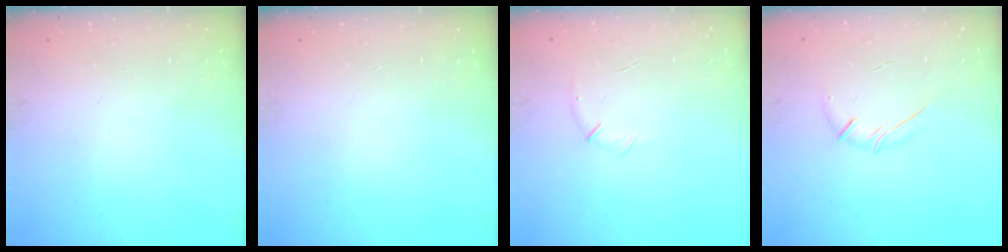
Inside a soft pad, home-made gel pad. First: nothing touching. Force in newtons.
{"total": 0.0}
{"total": 5.6, "press": 5.4, "slide": 1.6}
{"total": 6.1, "press": 6.0, "slide": 1.1}